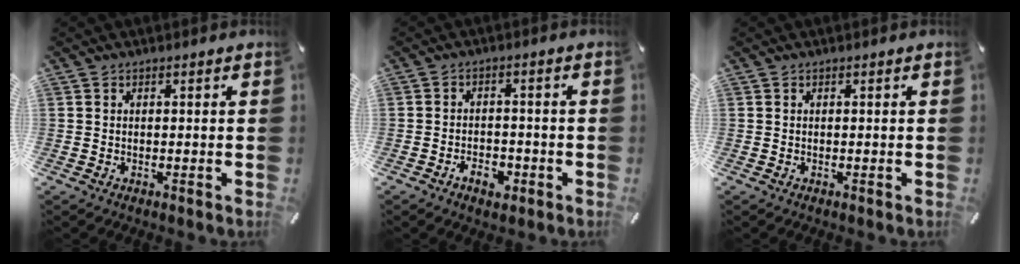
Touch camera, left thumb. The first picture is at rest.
{"total": 4.8, "force": [-2.7, 3.1, 2.5], "torque": [-0.045, 0.010, -0.048]}
{"total": 0.0}